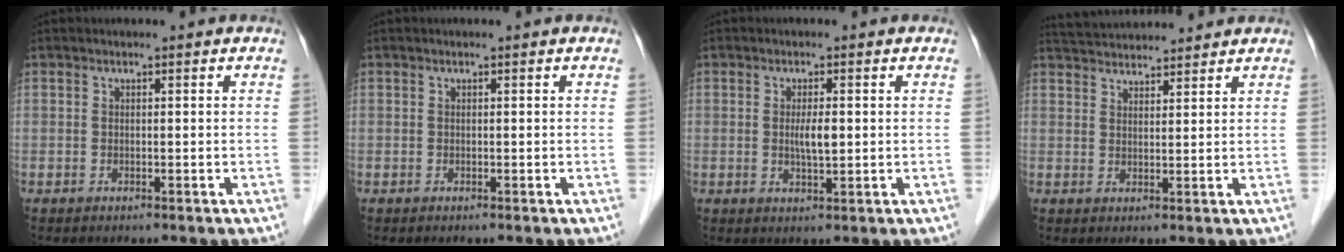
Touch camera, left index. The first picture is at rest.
{"total": 0.0}
{"total": 2.6, "force": [0.0, 0.5, 2.6], "torque": [-0.049, -0.006, 0.001]}
{"total": 8.4, "force": [8.1, 1.1, 2.0], "torque": [-0.040, 0.030, 0.127]}